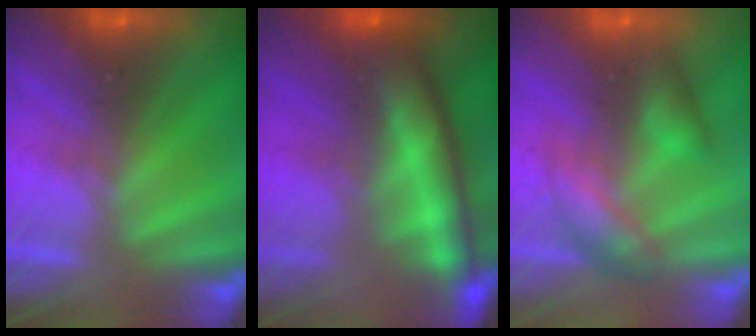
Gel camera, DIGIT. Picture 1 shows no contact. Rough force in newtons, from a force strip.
{"total": 7.6}
{"total": 2.5}